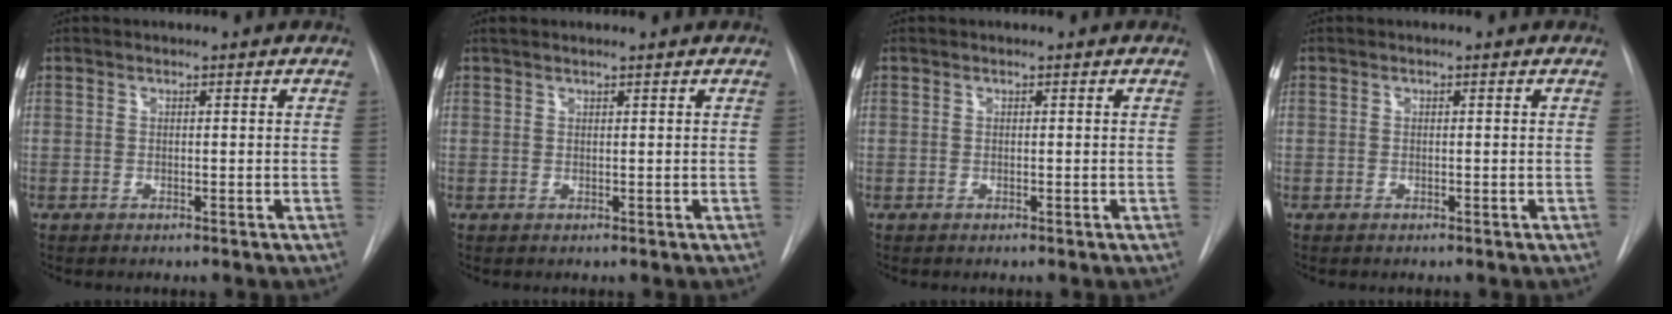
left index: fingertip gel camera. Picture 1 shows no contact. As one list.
[{"total": 2.0, "force": [1.7, -0.1, 1.1], "torque": [-0.010, 0.022, 0.029]}, {"total": 0.0}, {"total": 0.0}]